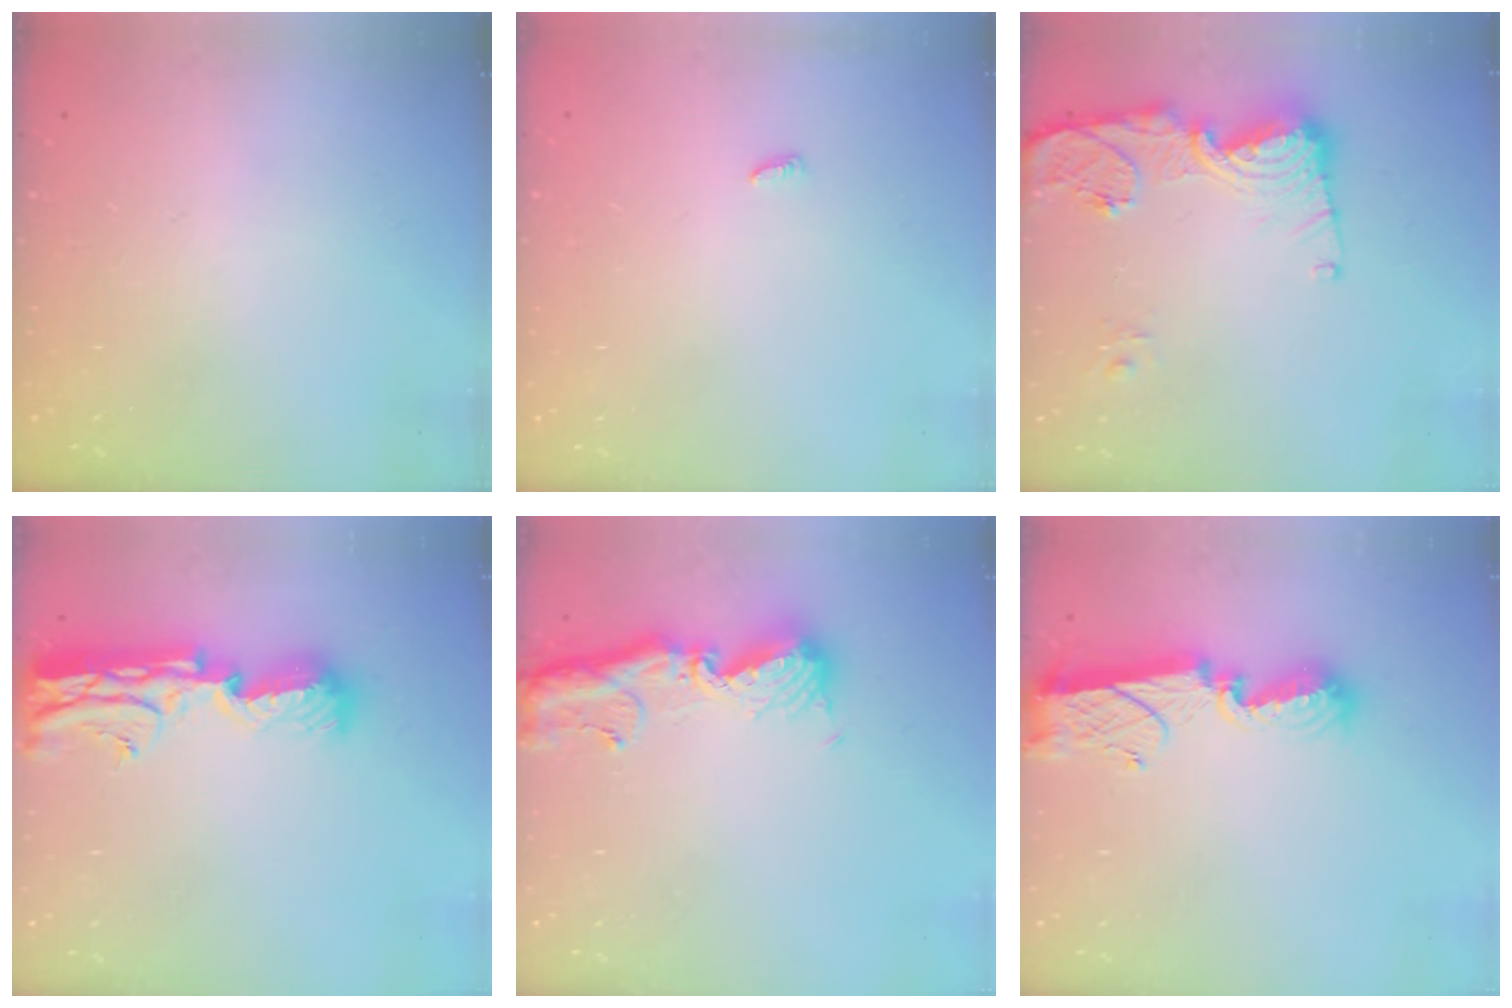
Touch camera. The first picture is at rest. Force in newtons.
{"total": 2.4, "press": 2.4, "slide": 0.2}
{"total": 14.0, "press": 13.9, "slide": 1.5}
{"total": 20.1, "press": 19.4, "slide": 5.5}
{"total": 14.1, "press": 14.0, "slide": 1.5}
{"total": 11.4, "press": 11.4, "slide": 0.8}